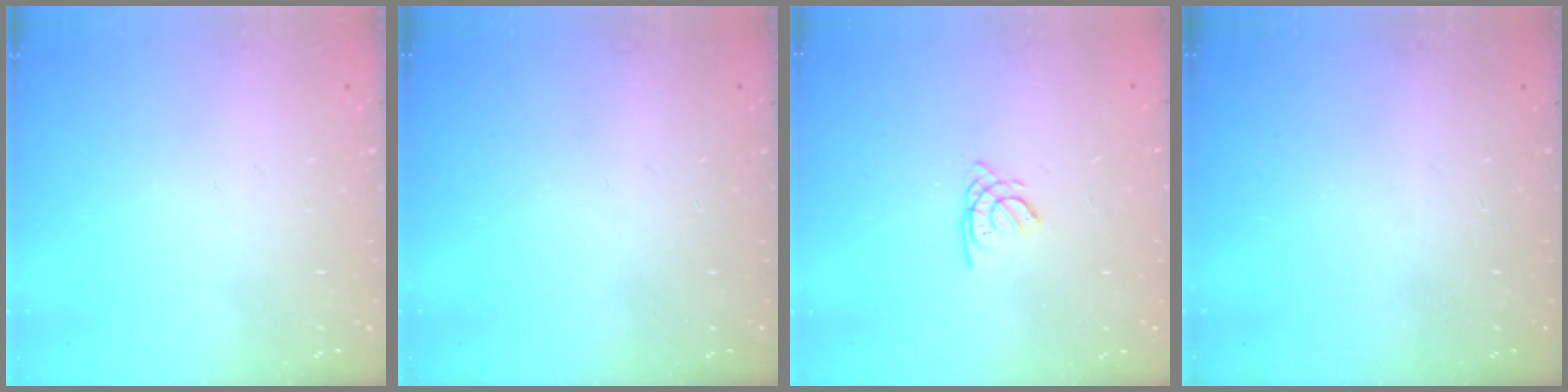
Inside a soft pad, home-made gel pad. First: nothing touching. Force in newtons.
{"total": 0.0}
{"total": 1.5, "press": 1.5, "slide": 0.1}
{"total": 0.0}